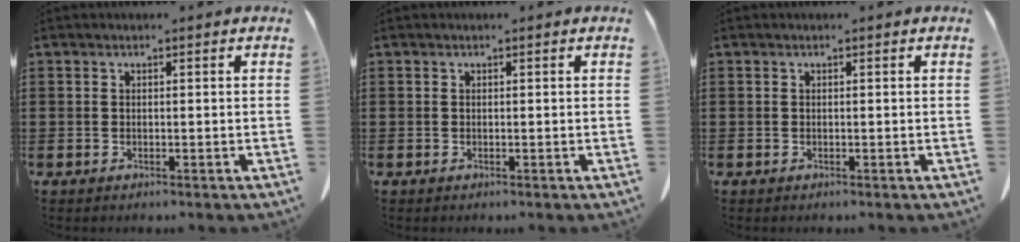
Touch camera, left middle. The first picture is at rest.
{"total": 0.0}
{"total": 0.0}